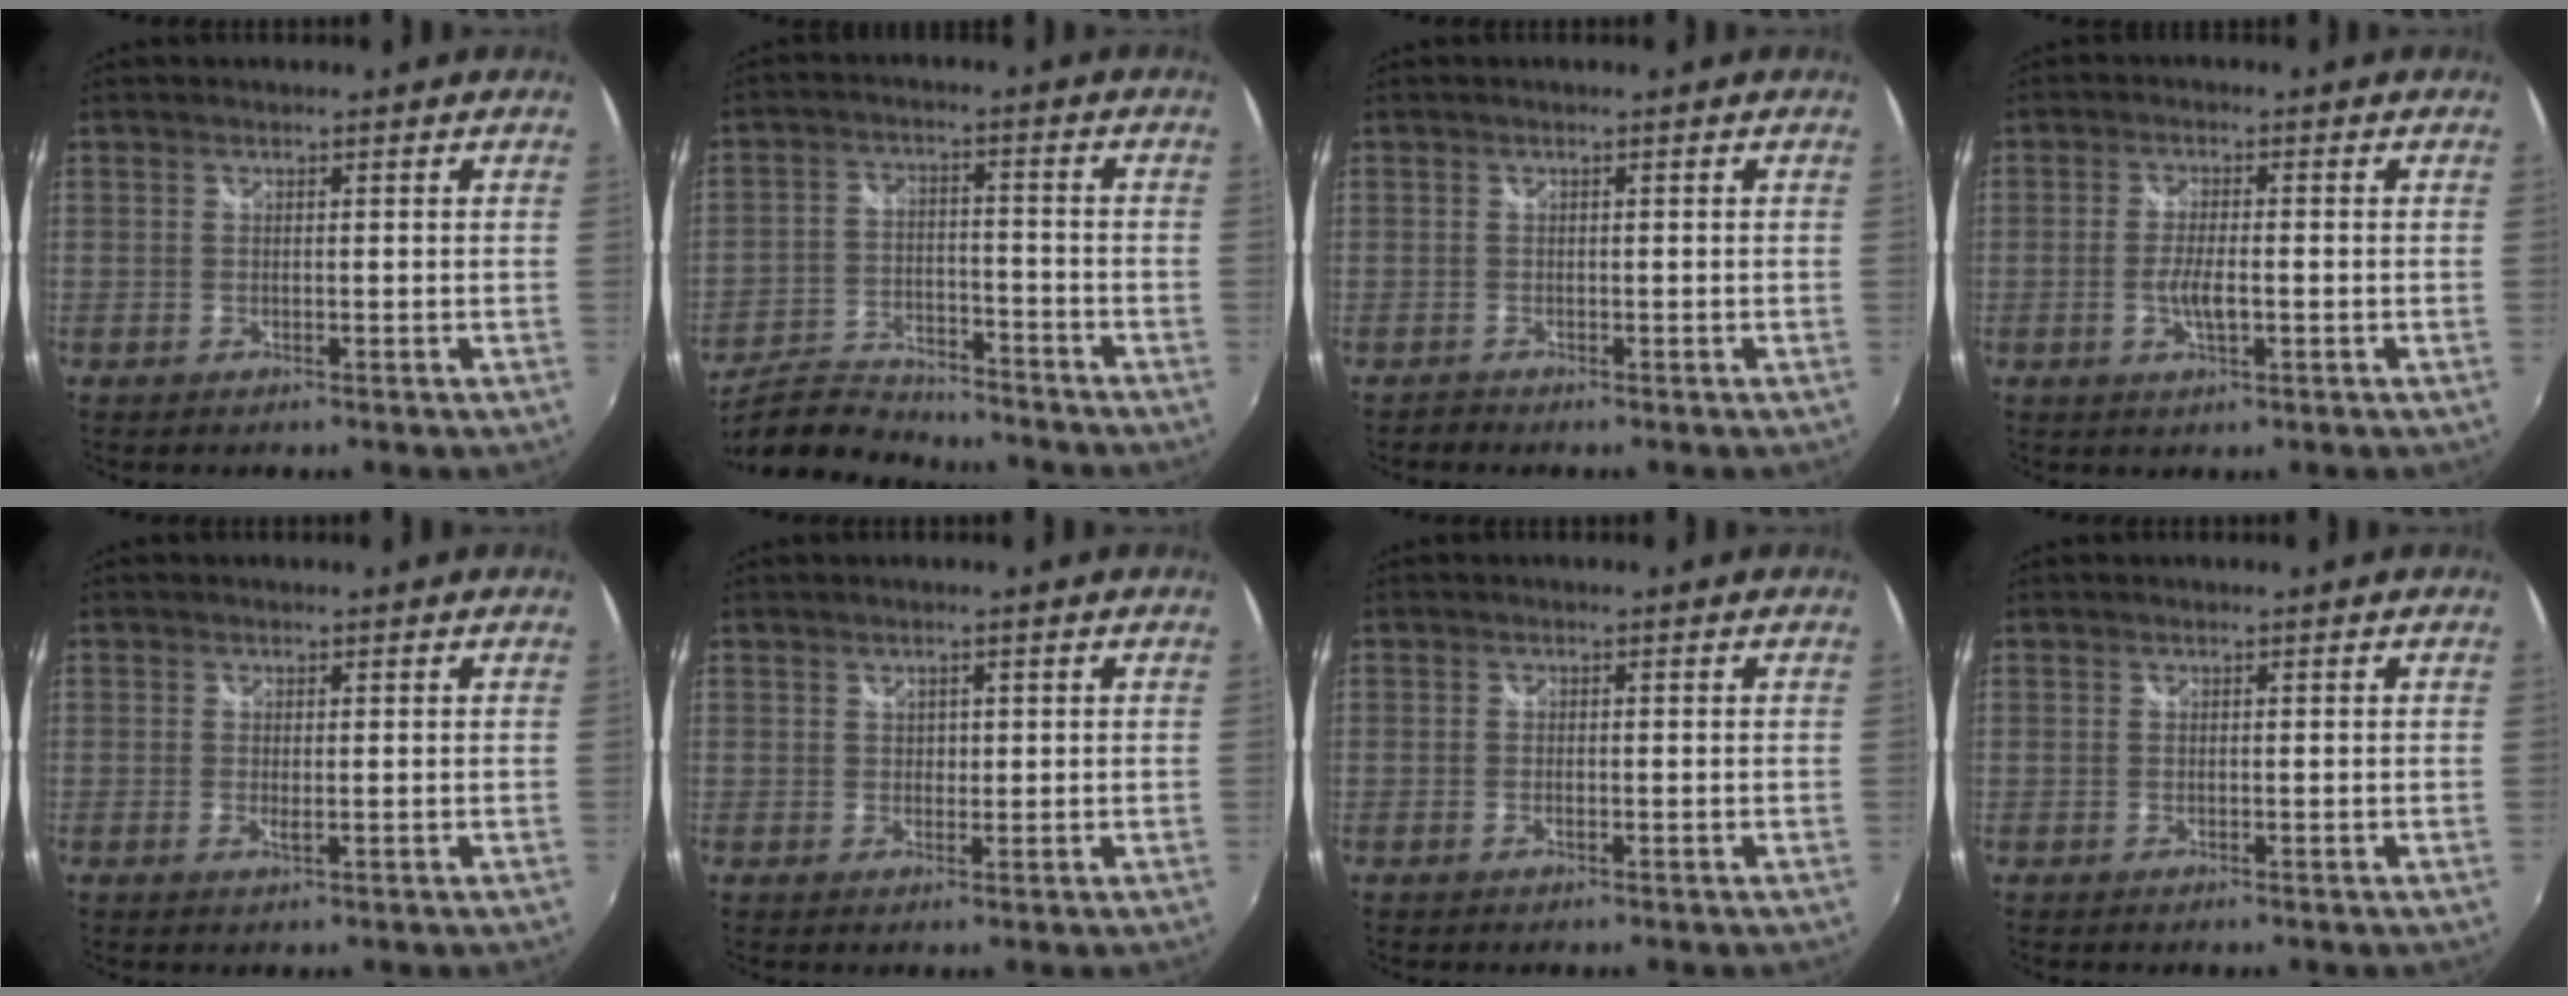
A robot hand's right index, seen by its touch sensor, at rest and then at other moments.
{"total": 10.8, "force": [-10.0, 2.8, 2.7], "torque": [-0.082, -0.004, -0.178]}
{"total": 0.8, "force": [-0.7, 0.3, -0.2], "torque": [0.003, 0.000, -0.015]}
{"total": 4.5, "force": [-1.2, 1.2, 4.1], "torque": [-0.083, -0.005, -0.021]}
{"total": 1.0, "force": [0.0, 0.3, 1.0], "torque": [-0.020, -0.004, -0.002]}
{"total": 1.2, "force": [0.5, 1.0, 0.3], "torque": [0.000, 0.003, 0.007]}
{"total": 0.6, "force": [-0.3, 0.3, 0.4], "torque": [-0.011, -0.002, -0.007]}
{"total": 0.0}